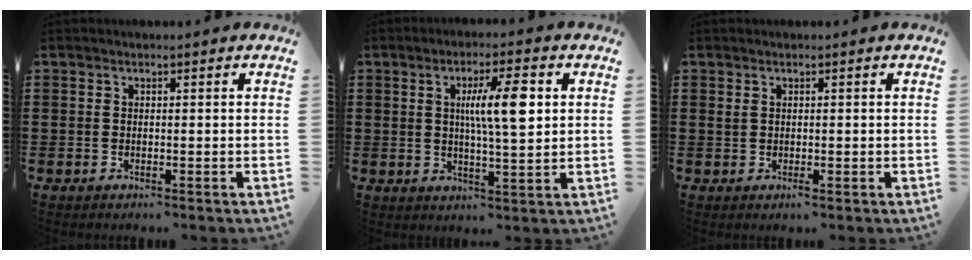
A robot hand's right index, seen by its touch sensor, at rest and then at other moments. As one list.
[{"total": 8.4, "force": [1.9, 1.6, 8.0], "torque": [-0.148, 0.001, 0.027]}, {"total": 1.1, "force": [0.1, 0.4, 1.0], "torque": [-0.020, 0.003, 0.001]}]